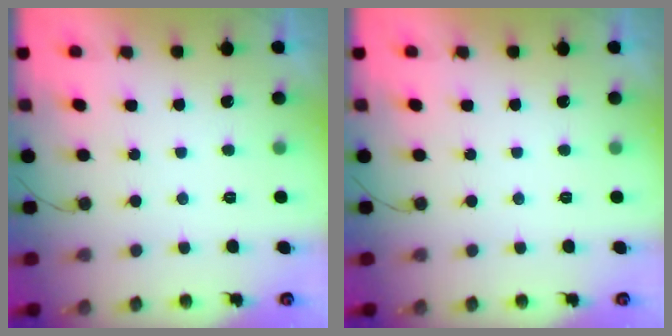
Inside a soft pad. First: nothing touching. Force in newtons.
{"total": 0.0}